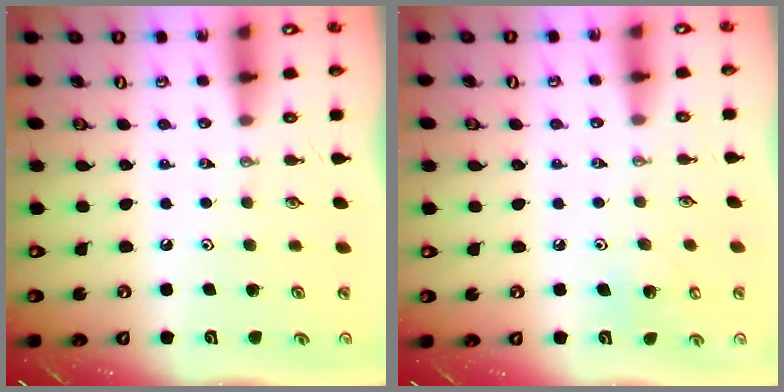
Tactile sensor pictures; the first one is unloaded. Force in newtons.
{"total": 5.0, "press": 5.0, "slide": 0.3}